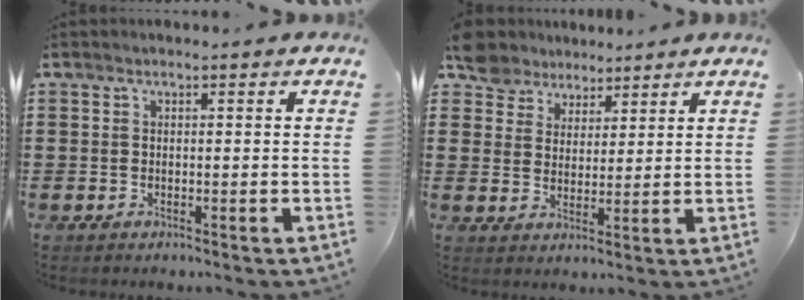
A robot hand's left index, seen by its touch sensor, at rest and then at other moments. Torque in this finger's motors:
{"motor_torque": [0.85, 0.76, 0.00, 0.01]}